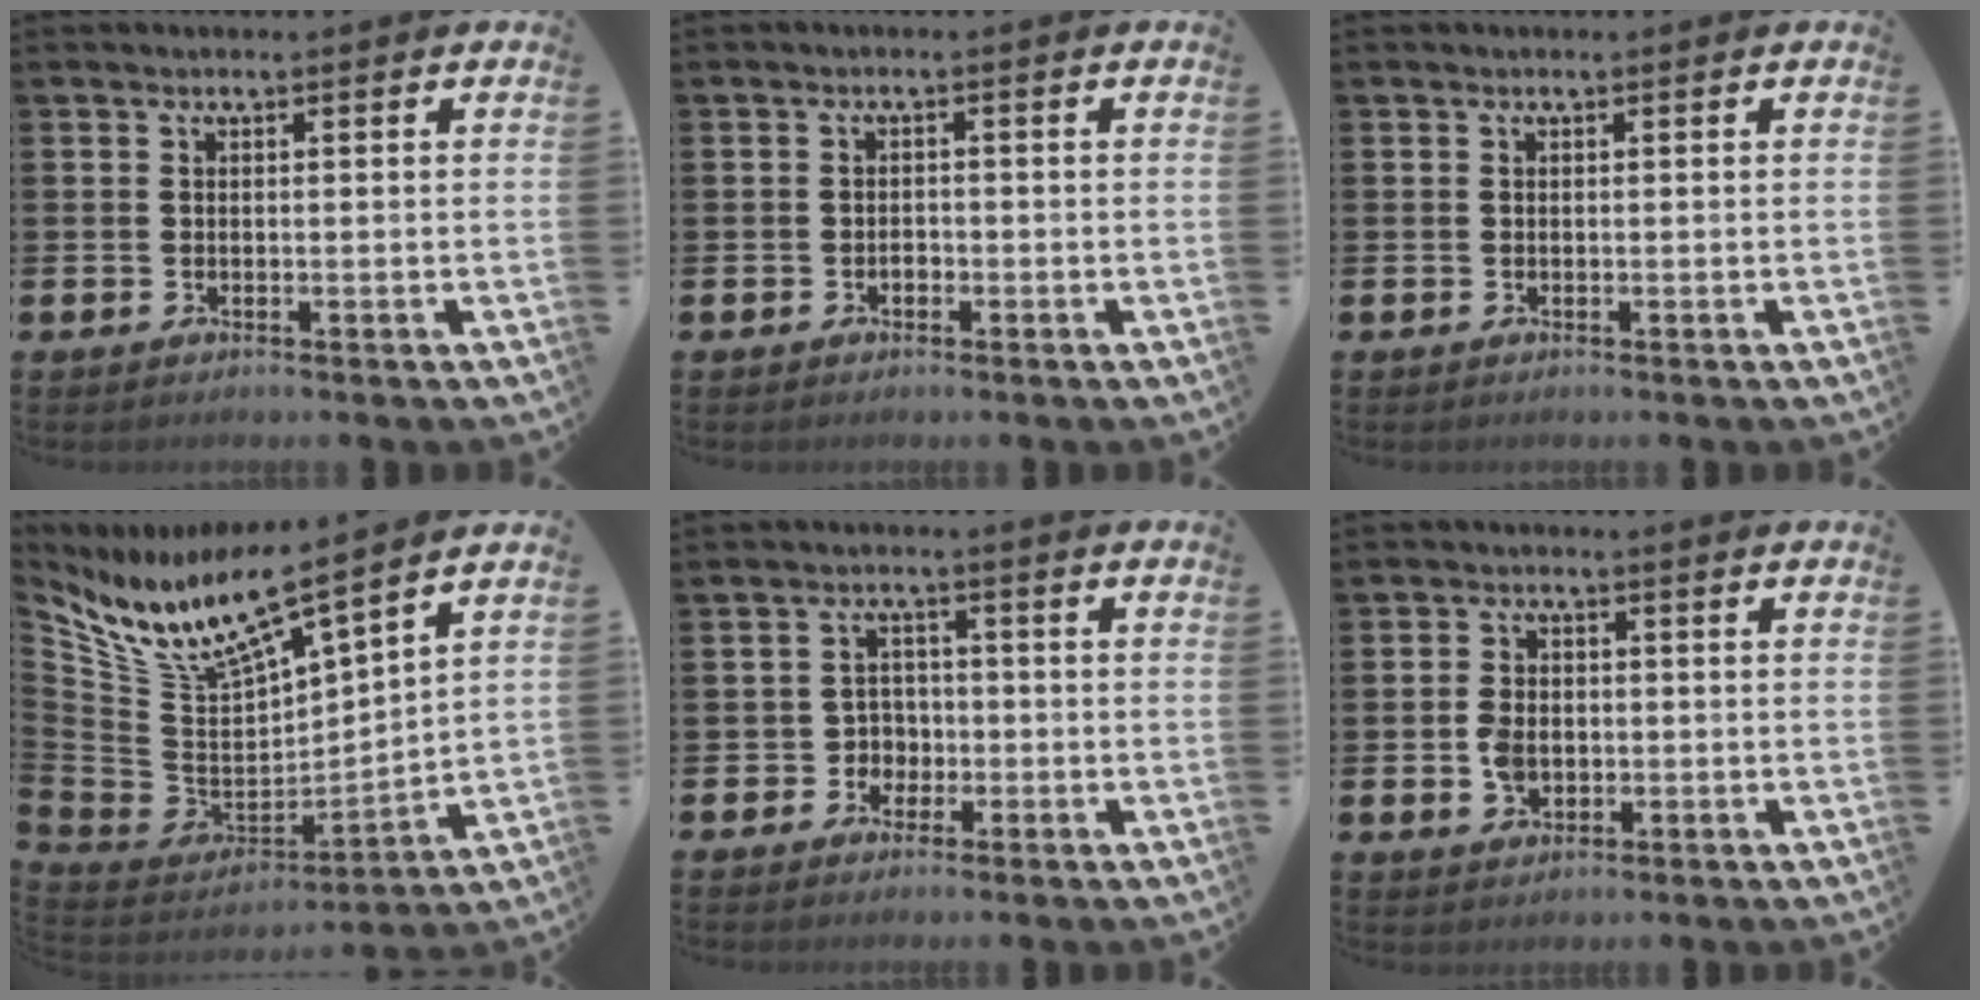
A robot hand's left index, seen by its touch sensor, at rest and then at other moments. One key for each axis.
{"total": 1.1, "fx": -0.4, "fy": 0.8, "fz": 0.6, "tx": -0.008, "ty": 0.001, "tz": -0.010}
{"total": 0.0}
{"total": 10.6, "fx": 9.0, "fy": 1.7, "fz": 5.3, "tx": -0.149, "ty": -0.066, "tz": 0.152}
{"total": 3.1, "fx": -1.1, "fy": 2.8, "fz": 0.5, "tx": -0.022, "ty": 0.006, "tz": -0.029}
{"total": 3.7, "fx": -0.6, "fy": 2.9, "fz": 2.3, "tx": -0.038, "ty": 0.007, "tz": -0.013}